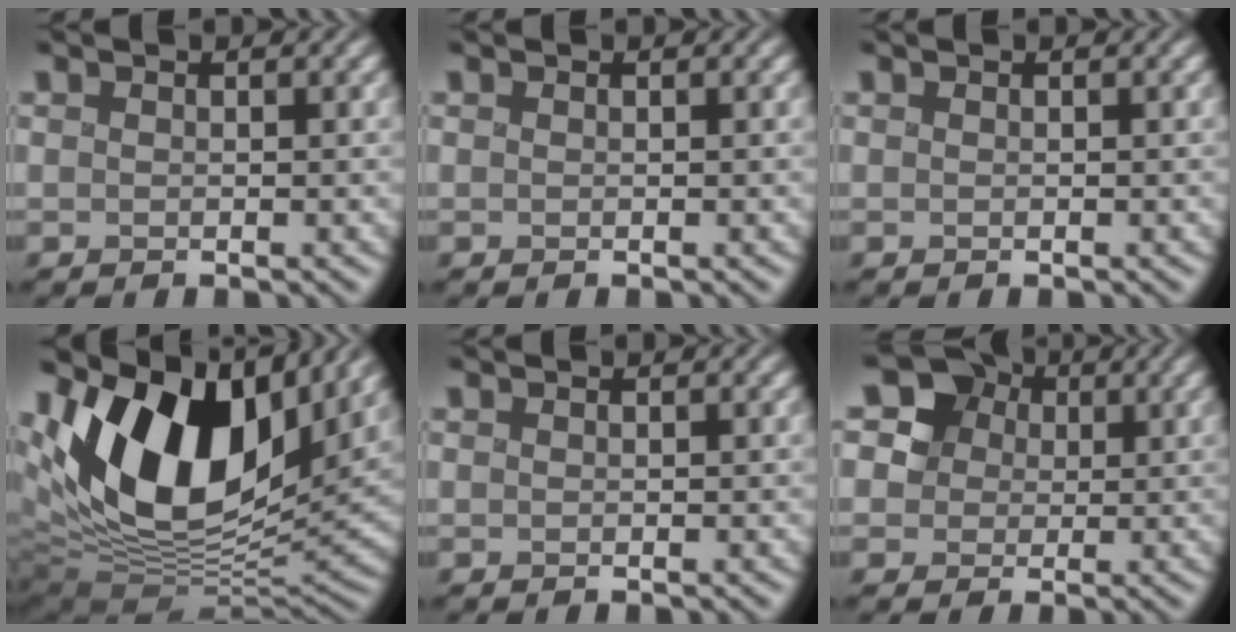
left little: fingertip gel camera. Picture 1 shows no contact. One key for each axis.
{"total": 0.0}
{"total": 0.0}
{"total": 15.4, "fx": 4.9, "fy": 8.9, "fz": 11.6, "tx": -0.204, "ty": 0.015, "tz": 0.082}
{"total": 0.0}
{"total": 9.9, "fx": 4.3, "fy": 8.1, "fz": 3.9, "tx": -0.102, "ty": 0.027, "tz": 0.063}